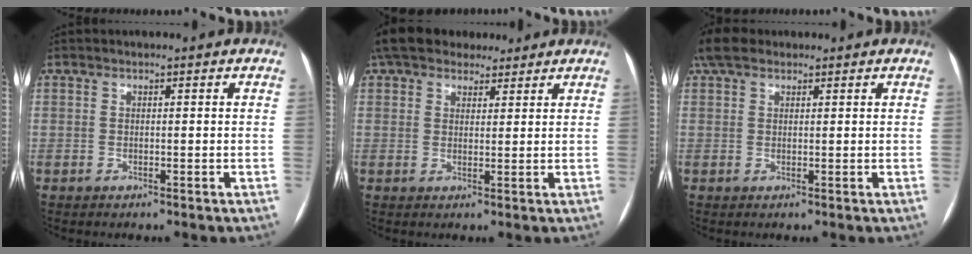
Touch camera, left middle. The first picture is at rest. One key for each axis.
{"total": 10.7, "fx": 8.8, "fy": 5.0, "fz": 3.4, "tx": -0.055, "ty": 0.040, "tz": 0.140}
{"total": 4.3, "fx": 3.1, "fy": 2.1, "fz": 2.0, "tx": -0.049, "ty": 0.033, "tz": 0.062}